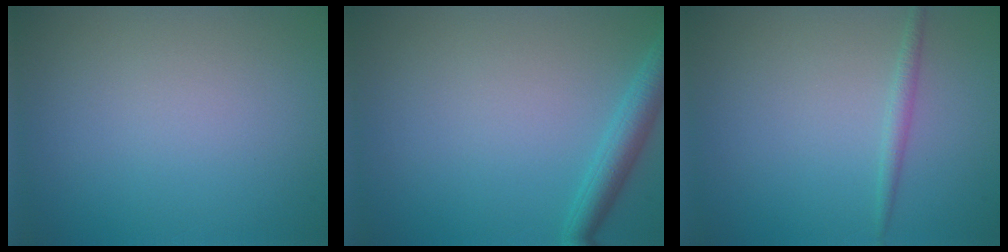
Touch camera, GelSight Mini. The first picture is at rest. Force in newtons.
{"total": 2.7, "press": 2.7, "slide": 0.1}
{"total": 1.1, "press": 1.1, "slide": 0.0}